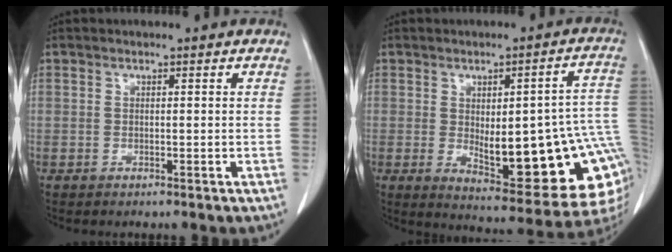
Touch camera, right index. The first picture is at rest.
{"total": 21.8, "force": [-1.6, 5.5, 21.0], "torque": [-0.203, 0.009, 0.004]}